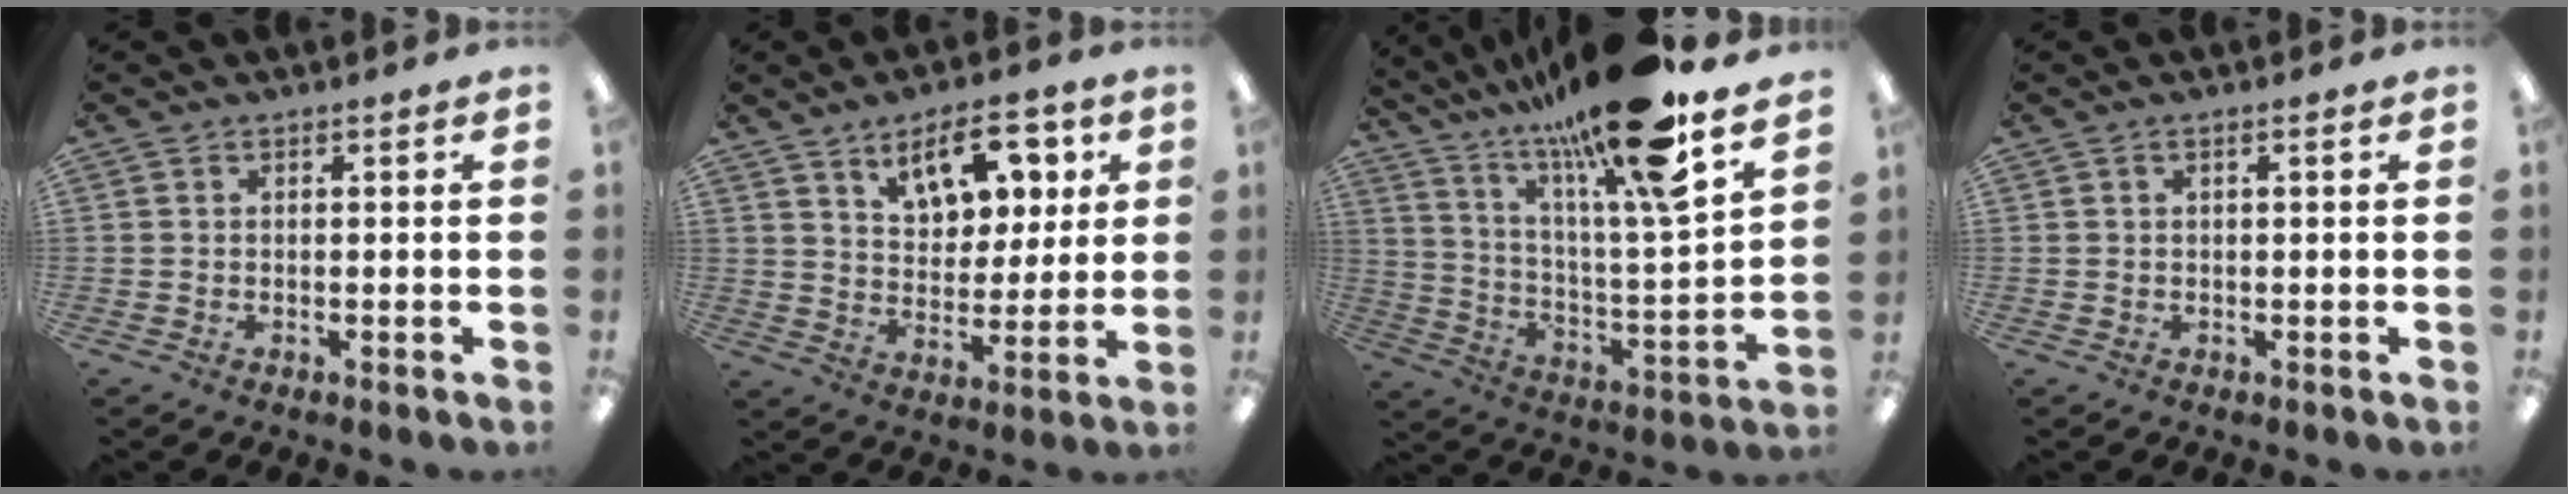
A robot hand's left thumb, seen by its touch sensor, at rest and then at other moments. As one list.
[{"total": 12.4, "force": [7.6, 6.5, 7.2], "torque": [-0.099, -0.025, 0.132]}, {"total": 22.3, "force": [17.5, 2.0, 13.7], "torque": [-0.243, -0.104, 0.274]}, {"total": 1.1, "force": [0.2, 0.1, 1.0], "torque": [-0.018, 0.000, 0.005]}]